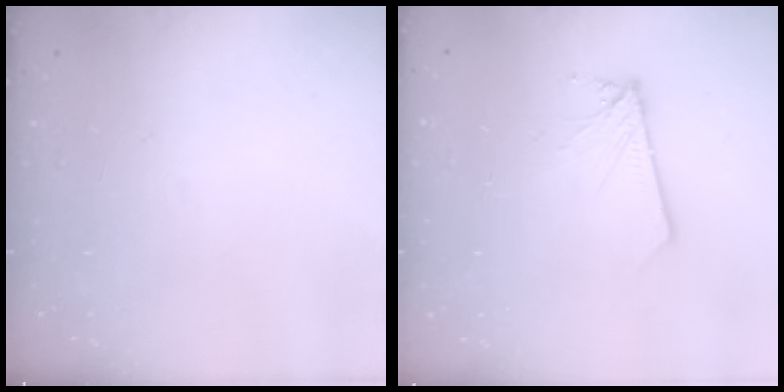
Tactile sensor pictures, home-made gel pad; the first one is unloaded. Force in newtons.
{"total": 2.8, "press": 2.8, "slide": 0.3}